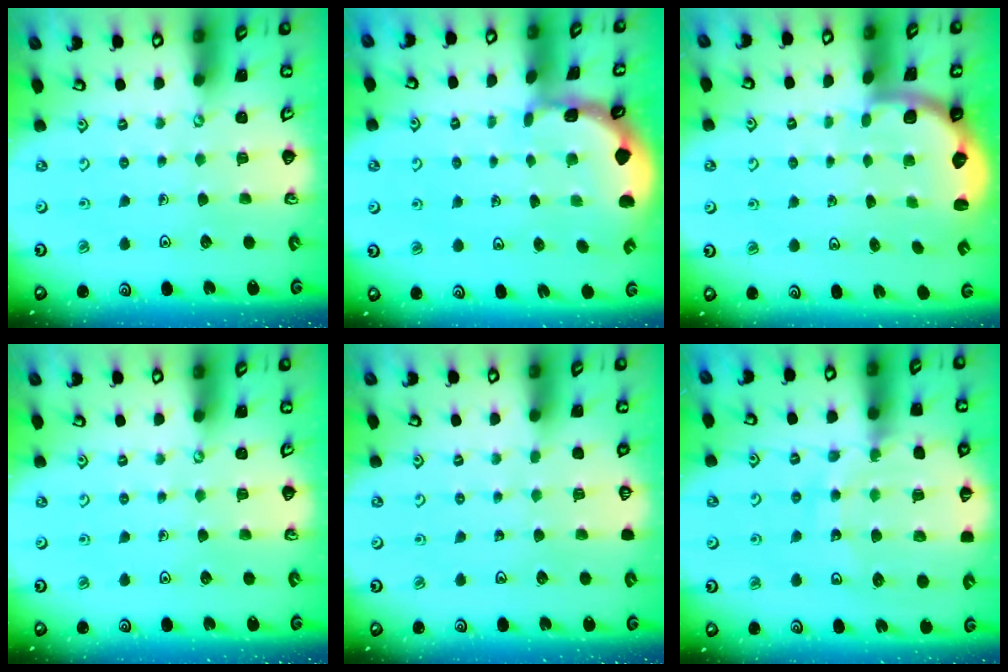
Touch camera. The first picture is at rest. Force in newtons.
{"total": 1.5, "press": 1.5, "slide": 0.1}
{"total": 2.2, "press": 2.1, "slide": 0.8}
{"total": 0.0}
{"total": 0.0}
{"total": 12.7, "press": 12.5, "slide": 2.4}